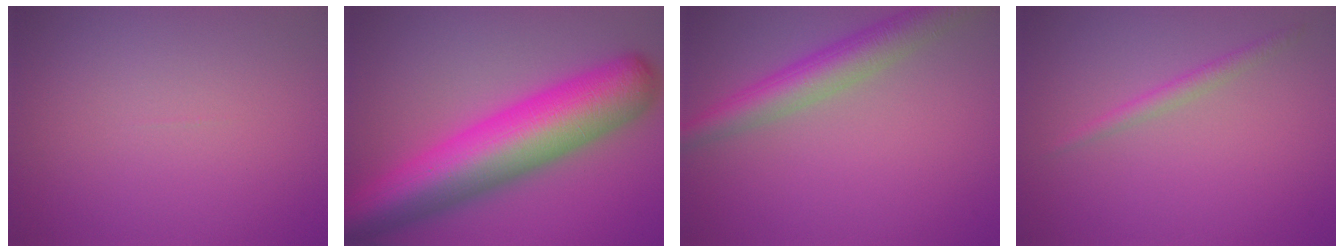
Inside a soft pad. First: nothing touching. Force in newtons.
{"total": 12.3, "press": 12.3, "slide": 0.3}
{"total": 4.9, "press": 4.9, "slide": 0.2}
{"total": 1.4, "press": 1.4, "slide": 0.0}